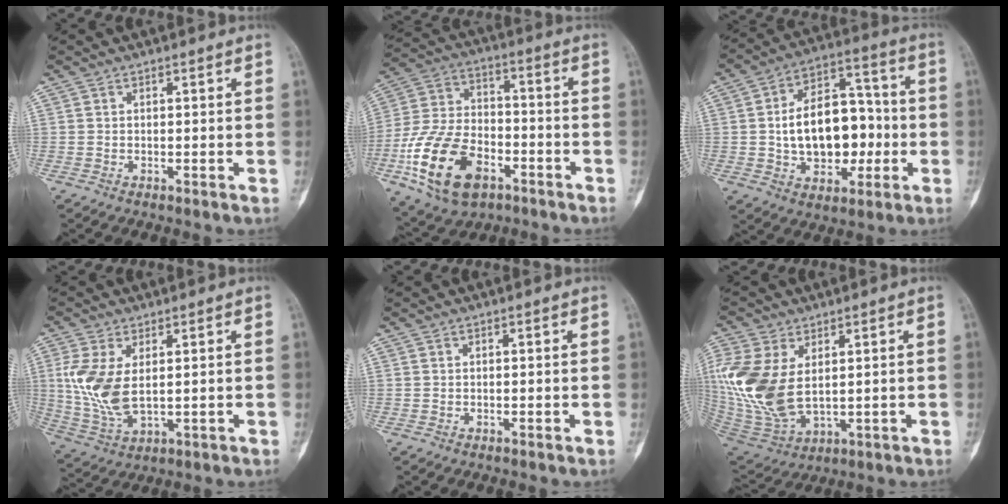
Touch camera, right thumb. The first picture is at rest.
{"total": 19.0, "force": [-8.1, 11.3, 12.9], "torque": [-0.236, 0.038, -0.140]}
{"total": 17.4, "force": [-1.3, 11.5, 13.0], "torque": [-0.166, 0.039, -0.014]}
{"total": 10.1, "force": [1.4, 5.1, 8.6], "torque": [-0.191, -0.009, 0.042]}
{"total": 0.0}
{"total": 16.9, "force": [2.6, 10.0, 13.3], "torque": [-0.307, -0.018, 0.069]}